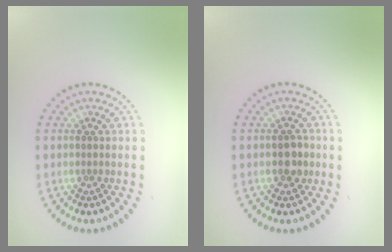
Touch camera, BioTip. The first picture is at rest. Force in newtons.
{"total": 1.8, "press": 1.8, "slide": 0.1}